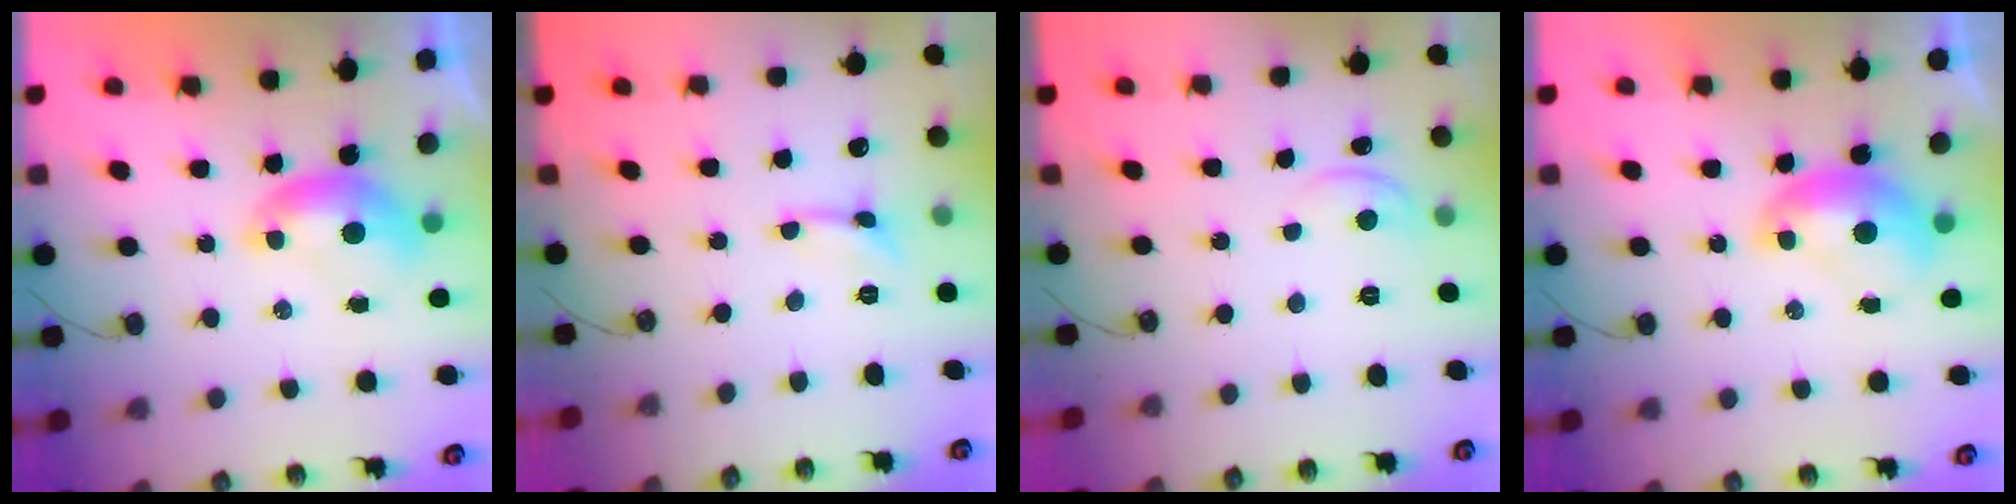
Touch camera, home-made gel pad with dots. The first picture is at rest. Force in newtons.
{"total": 0.0}
{"total": 1.5, "press": 1.3, "slide": 0.7}
{"total": 1.6, "press": 1.5, "slide": 0.2}